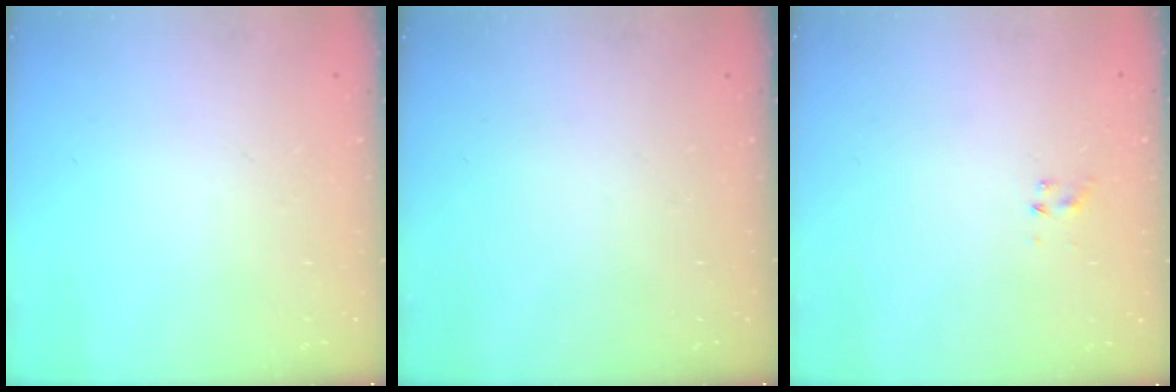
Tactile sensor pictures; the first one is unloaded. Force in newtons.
{"total": 0.0}
{"total": 1.0, "press": 0.9, "slide": 0.4}